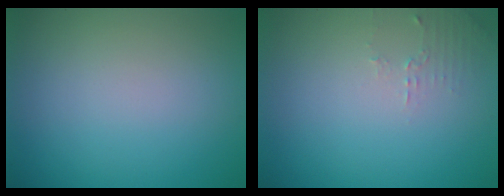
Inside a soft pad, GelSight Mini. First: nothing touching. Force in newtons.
{"total": 1.2, "press": 1.2, "slide": 0.4}